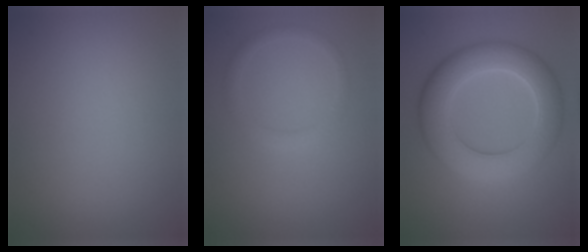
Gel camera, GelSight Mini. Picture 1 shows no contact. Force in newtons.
{"total": 1.4, "press": 1.3, "slide": 0.2}
{"total": 8.0, "press": 8.0, "slide": 0.4}